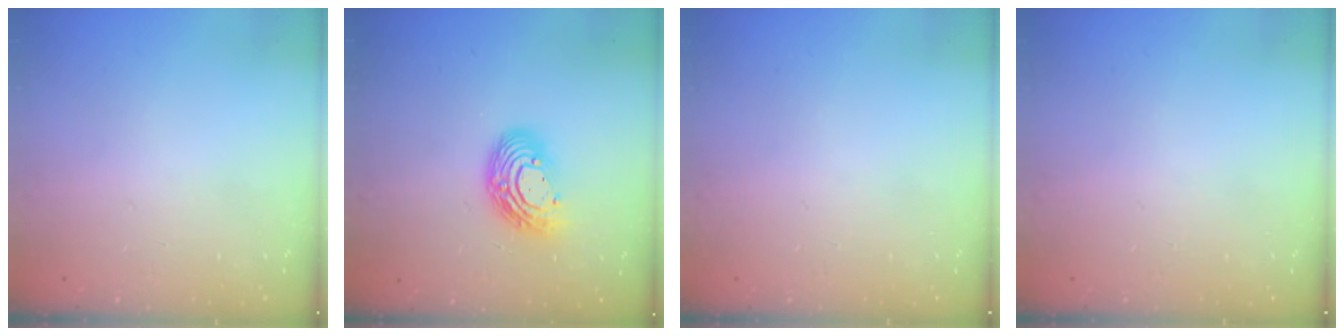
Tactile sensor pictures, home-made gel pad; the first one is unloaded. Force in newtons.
{"total": 12.8, "press": 12.8, "slide": 1.1}
{"total": 0.0}
{"total": 0.0}